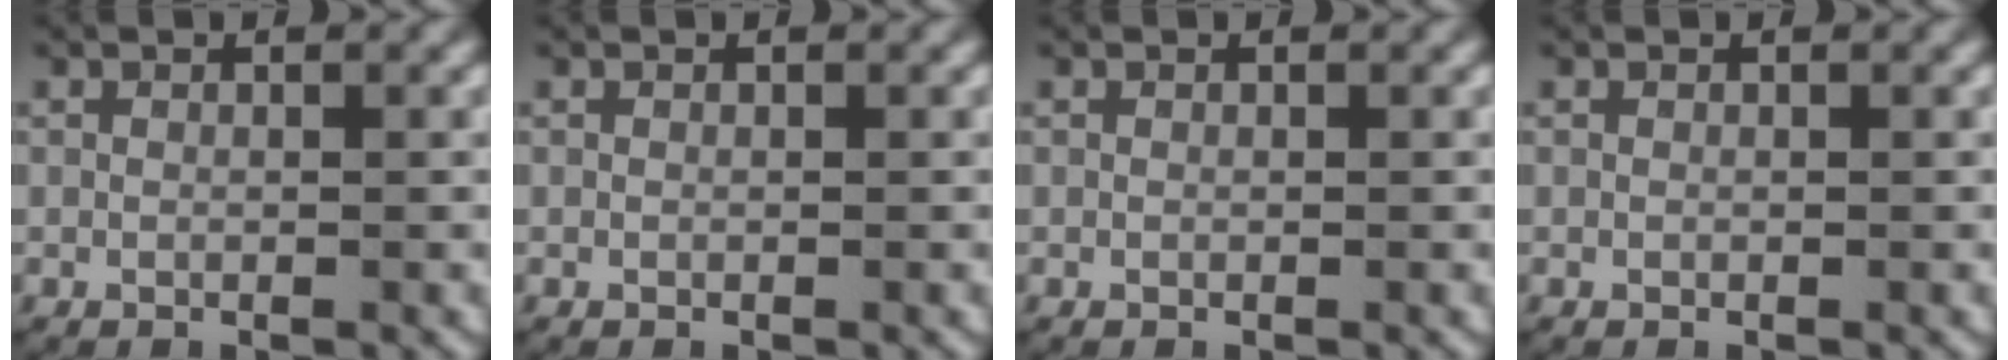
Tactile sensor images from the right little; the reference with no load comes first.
{"total": 0.0}
{"total": 0.0}
{"total": 0.0}